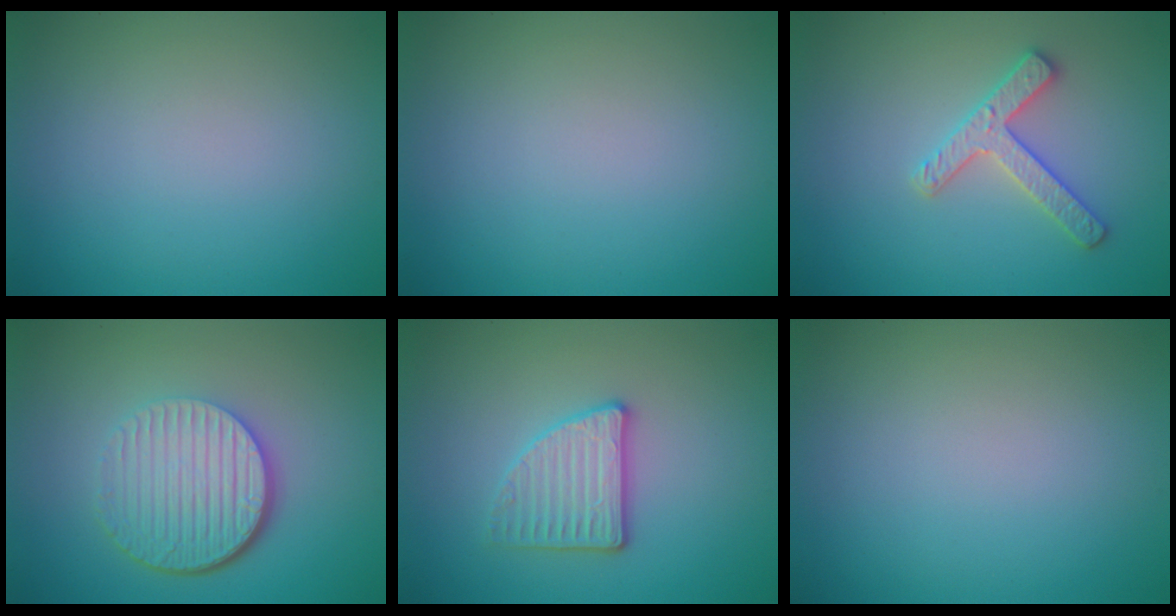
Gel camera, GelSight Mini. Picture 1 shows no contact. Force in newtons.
{"total": 0.0}
{"total": 2.7, "press": 2.7, "slide": 0.3}
{"total": 6.4, "press": 4.4, "slide": 4.7}
{"total": 3.1, "press": 2.9, "slide": 1.1}
{"total": 0.0}